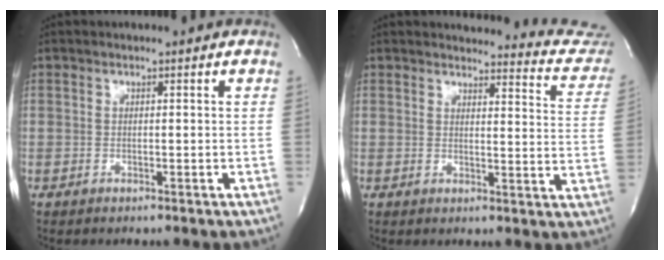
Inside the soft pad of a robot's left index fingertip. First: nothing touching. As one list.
[{"total": 12.8, "force": [12.8, 0.0, 0.5], "torque": [0.016, -0.112, 0.110]}]